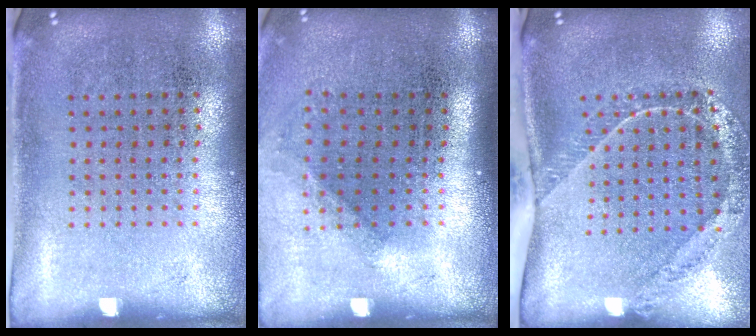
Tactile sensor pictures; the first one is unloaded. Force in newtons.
{"total": 1.2, "press": 0.9, "slide": 0.8}
{"total": 1.7, "press": 1.5, "slide": 0.8}